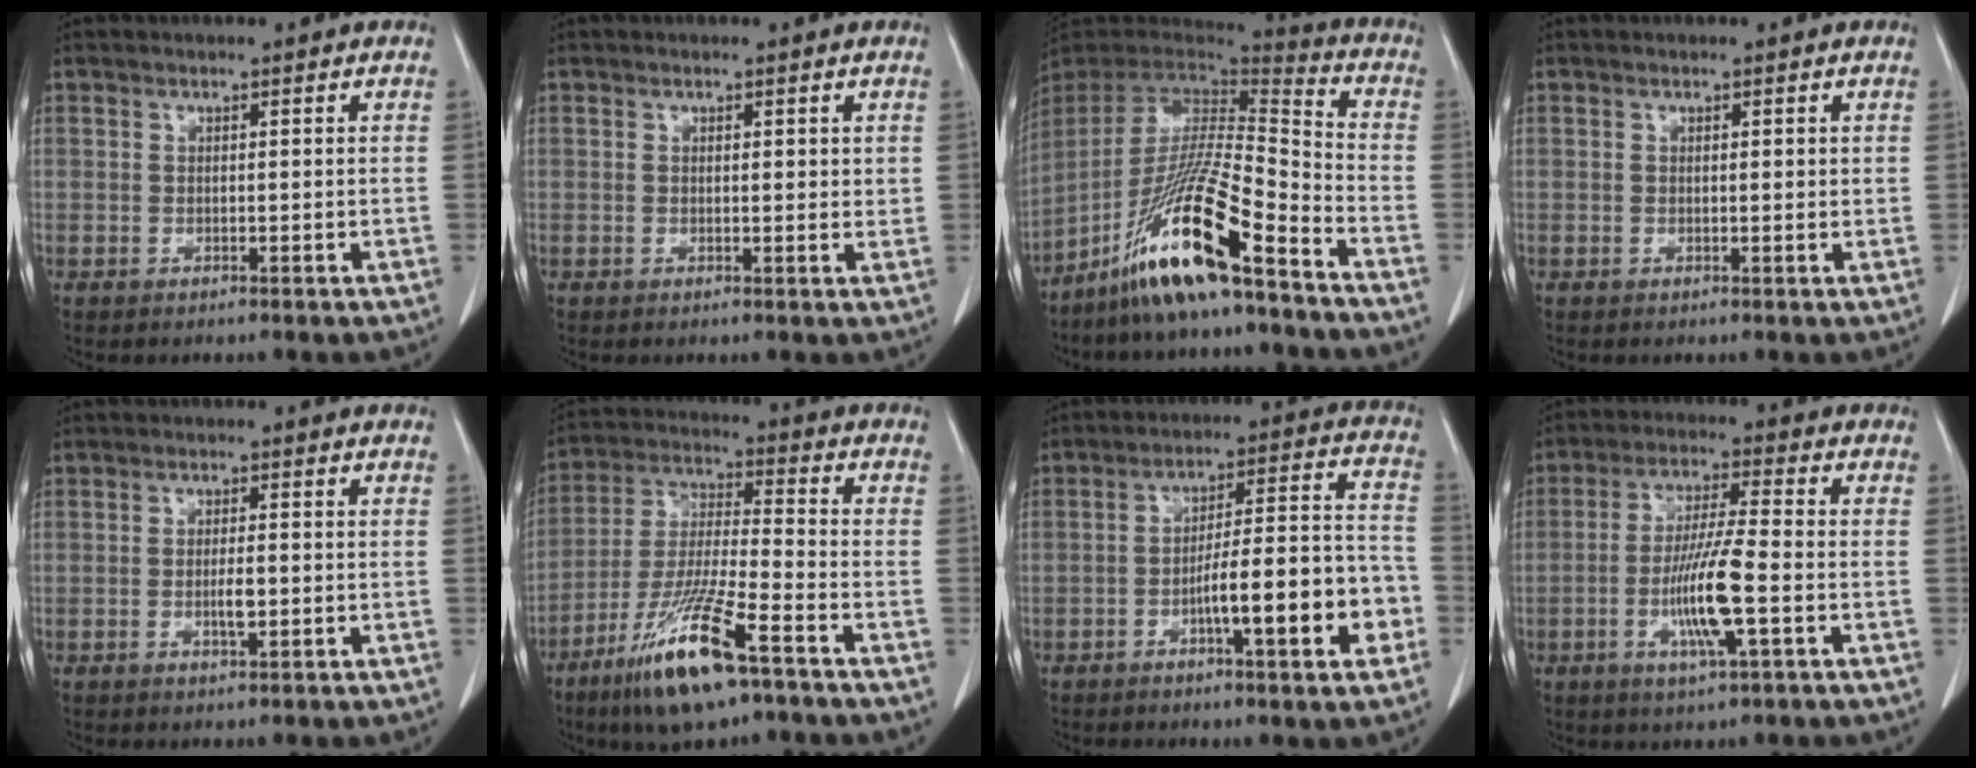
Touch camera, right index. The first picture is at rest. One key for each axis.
{"total": 1.6, "fx": 0.6, "fy": 0.7, "fz": 1.3, "tx": -0.016, "ty": -0.003, "tz": 0.006}
{"total": 17.6, "fx": -11.6, "fy": 0.6, "fz": 13.3, "tx": -0.273, "ty": -0.024, "tz": -0.218}
{"total": 0.9, "fx": 0.3, "fy": 0.3, "fz": 0.9, "tx": -0.012, "ty": 0.000, "tz": 0.003}
{"total": 2.6, "fx": -0.5, "fy": 0.6, "fz": 2.5, "tx": -0.048, "ty": -0.001, "tz": -0.007}
{"total": 15.2, "fx": -9.1, "fy": 1.5, "fz": 12.1, "tx": -0.250, "ty": -0.035, "tz": -0.169}
{"total": 13.8, "fx": -4.9, "fy": 2.0, "fz": 12.8, "tx": -0.185, "ty": 0.022, "tz": -0.071}
{"total": 9.9, "fx": -2.7, "fy": 0.3, "fz": 9.5, "tx": -0.185, "ty": -0.009, "tz": -0.054}